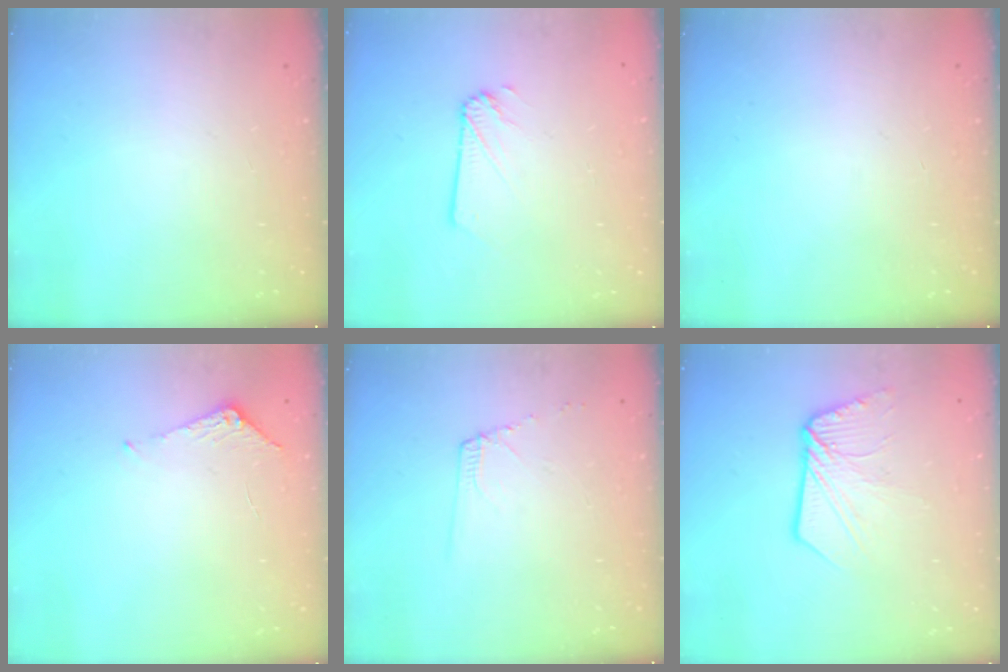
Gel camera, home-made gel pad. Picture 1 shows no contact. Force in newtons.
{"total": 1.5, "press": 1.5, "slide": 0.2}
{"total": 0.0}
{"total": 7.2, "press": 7.2, "slide": 0.7}
{"total": 4.4, "press": 4.3, "slide": 0.7}
{"total": 10.9, "press": 10.8, "slide": 2.0}